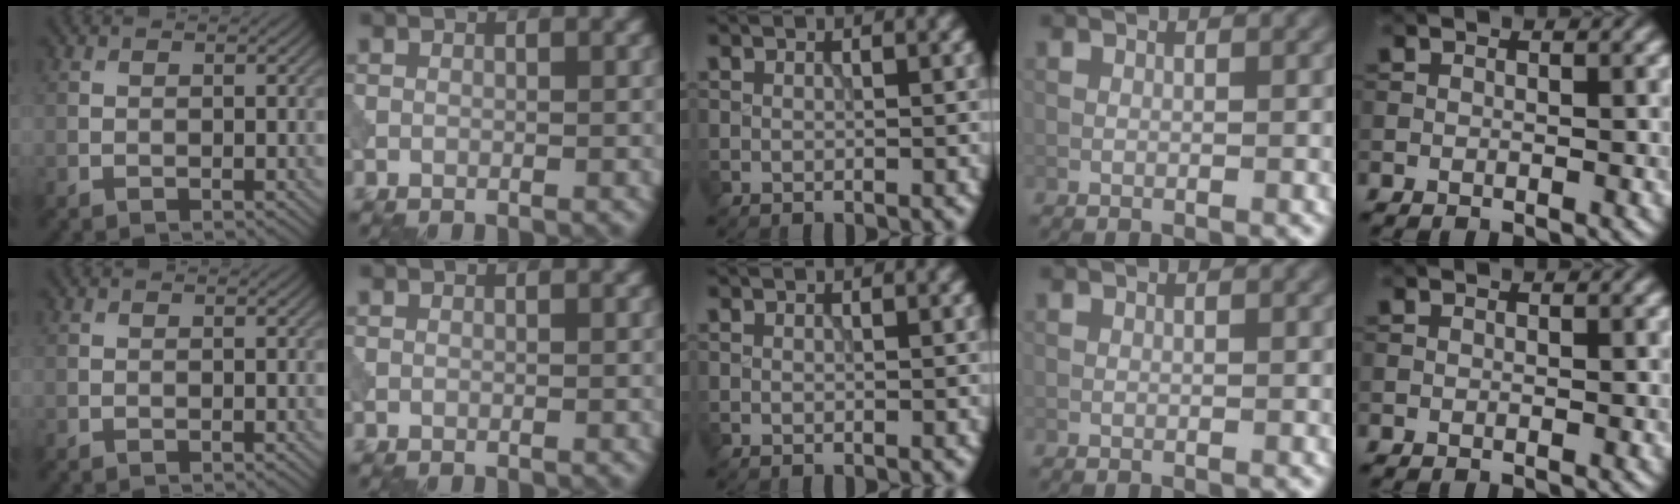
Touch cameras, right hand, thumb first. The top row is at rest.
{}